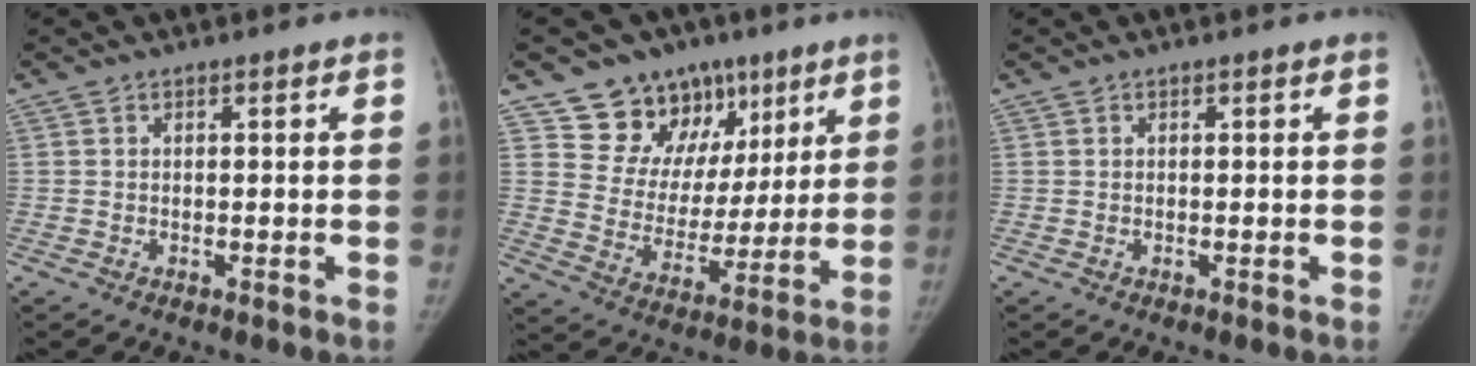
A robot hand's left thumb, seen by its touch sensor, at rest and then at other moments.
{"total": 16.4, "force": [9.7, 12.2, 5.2], "torque": [-0.019, -0.031, 0.160]}
{"total": 0.0}